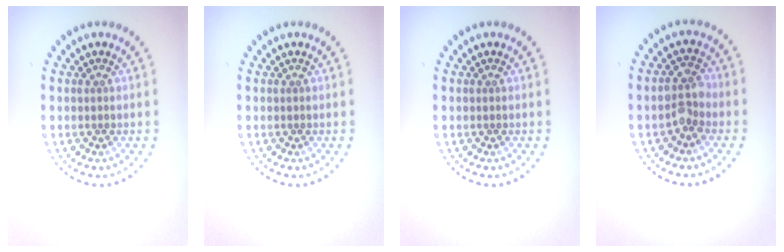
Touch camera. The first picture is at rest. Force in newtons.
{"total": 0.0}
{"total": 0.0}
{"total": 2.5, "press": 2.5, "slide": 0.5}